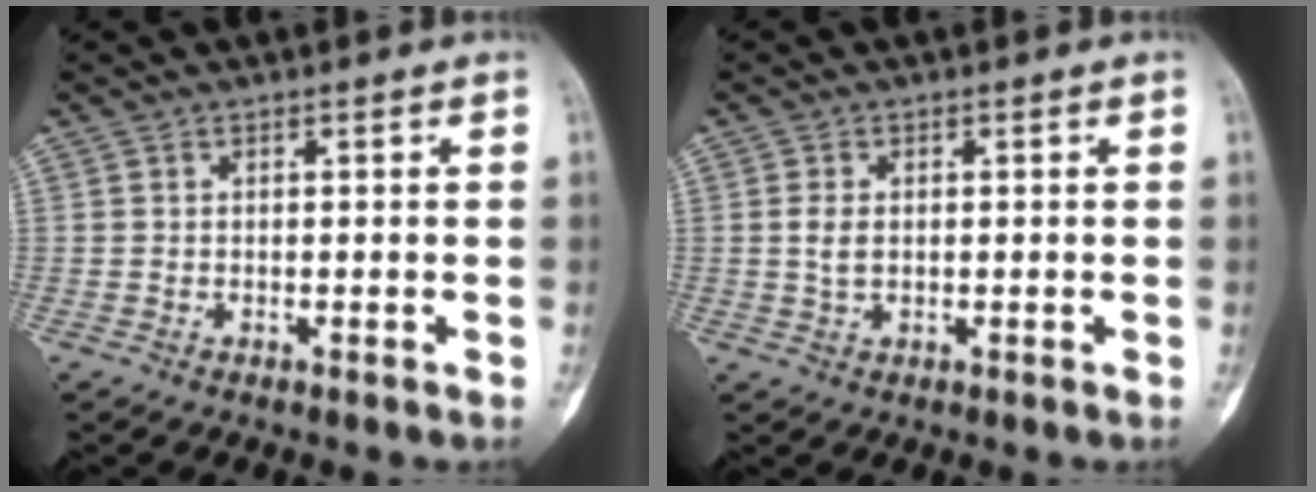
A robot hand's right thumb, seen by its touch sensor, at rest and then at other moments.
{"total": 2.7, "force": [0.2, 1.8, 2.1], "torque": [-0.036, 0.001, 0.003]}